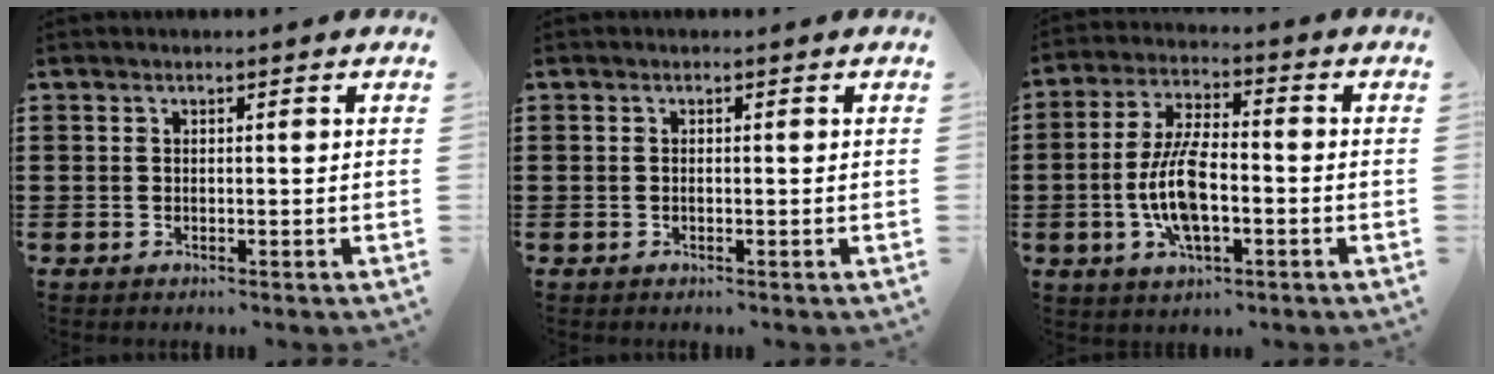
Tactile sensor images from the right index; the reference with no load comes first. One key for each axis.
{"total": 0.0}
{"total": 9.9, "fx": -2.2, "fy": 3.7, "fz": 8.9, "tx": -0.207, "ty": -0.013, "tz": -0.047}